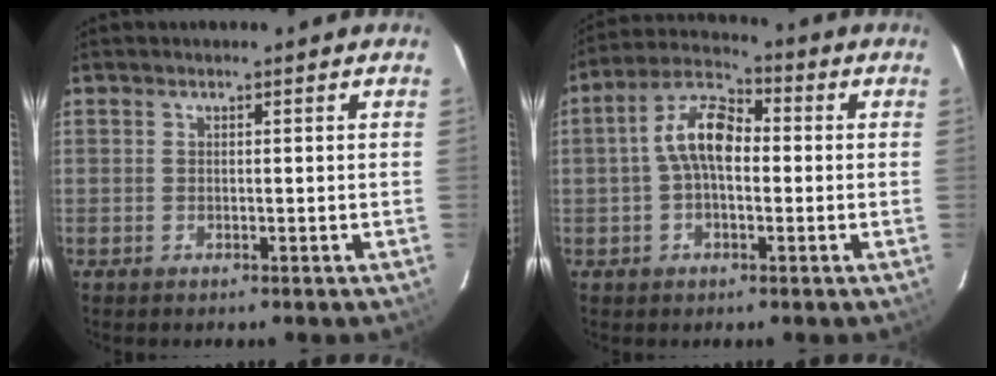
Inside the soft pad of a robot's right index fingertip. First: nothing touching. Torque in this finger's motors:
{"motor_torque": [1.83, -0.04, 0.81, 0.21]}